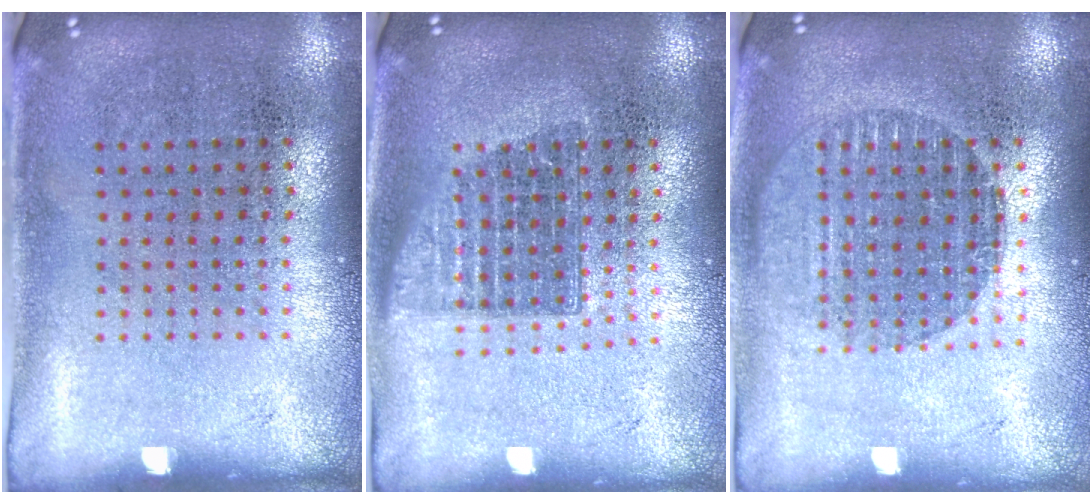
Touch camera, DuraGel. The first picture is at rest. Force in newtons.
{"total": 1.4, "press": 1.1, "slide": 0.8}
{"total": 1.5, "press": 1.3, "slide": 0.7}